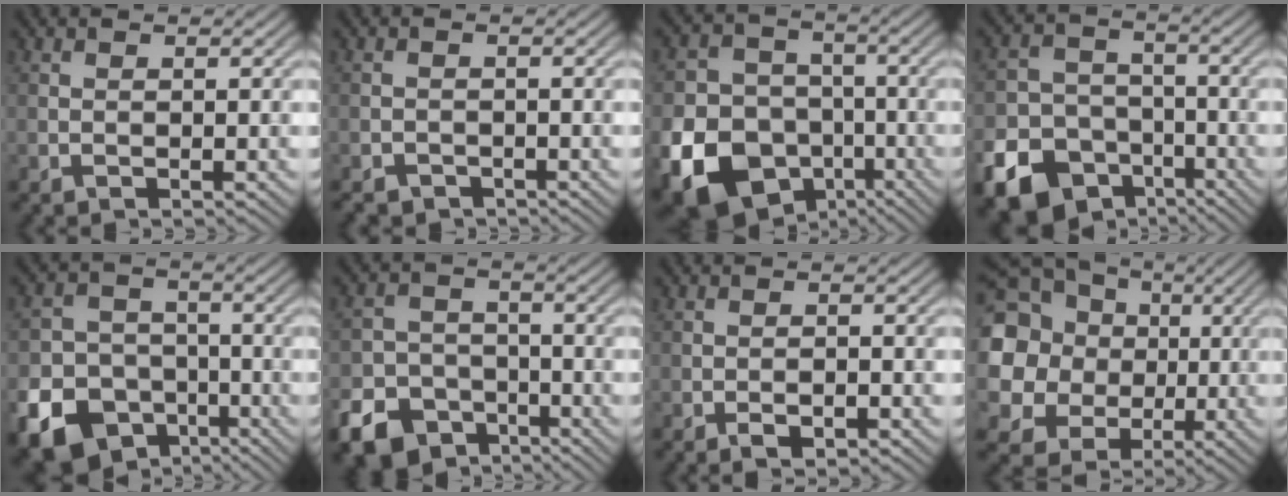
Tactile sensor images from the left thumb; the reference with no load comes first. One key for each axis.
{"total": 1.9, "fx": -1.6, "fy": 0.9, "fz": 0.3, "tx": -0.004, "ty": -0.003, "tz": -0.033}
{"total": 21.3, "fx": -9.5, "fy": 17.4, "fz": 7.8, "tx": -0.209, "ty": -0.079, "tz": -0.174}
{"total": 15.9, "fx": -9.6, "fy": 11.7, "fz": 4.9, "tx": -0.137, "ty": -0.073, "tz": -0.160}
{"total": 16.3, "fx": -9.3, "fy": 12.5, "fz": 4.8, "tx": -0.130, "ty": -0.073, "tz": -0.158}
{"total": 10.3, "fx": -6.7, "fy": 7.1, "fz": 3.4, "tx": -0.078, "ty": -0.030, "tz": -0.122}
{"total": 2.1, "fx": -1.3, "fy": 0.7, "fz": 1.6, "tx": -0.024, "ty": 0.002, "tz": -0.022}
{"total": 19.3, "fx": 2.9, "fy": 17.6, "fz": 7.3, "tx": -0.249, "ty": 0.023, "tz": 0.015}